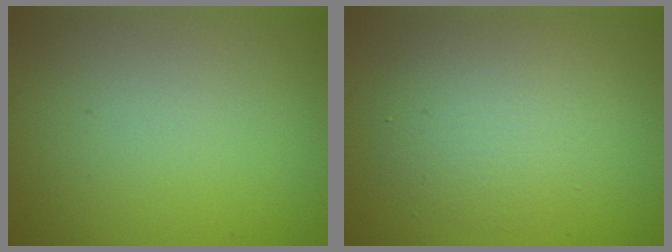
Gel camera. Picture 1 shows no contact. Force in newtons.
{"total": 3.8, "press": 3.8, "slide": 0.3}